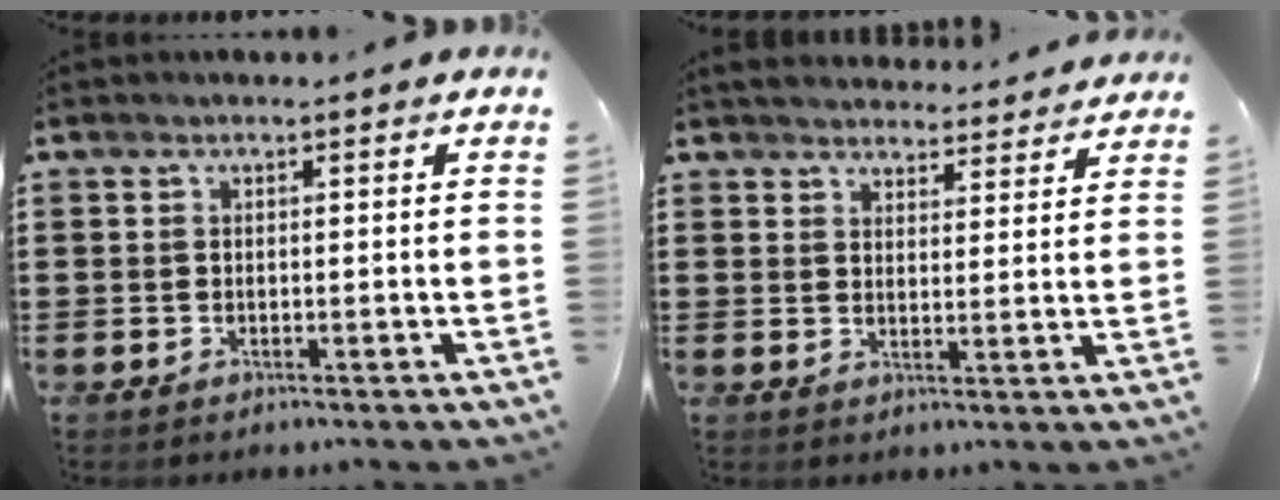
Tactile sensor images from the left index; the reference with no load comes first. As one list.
[{"total": 3.9, "force": [3.9, 0.3, 0.2], "torque": [-0.017, -0.018, 0.071]}]